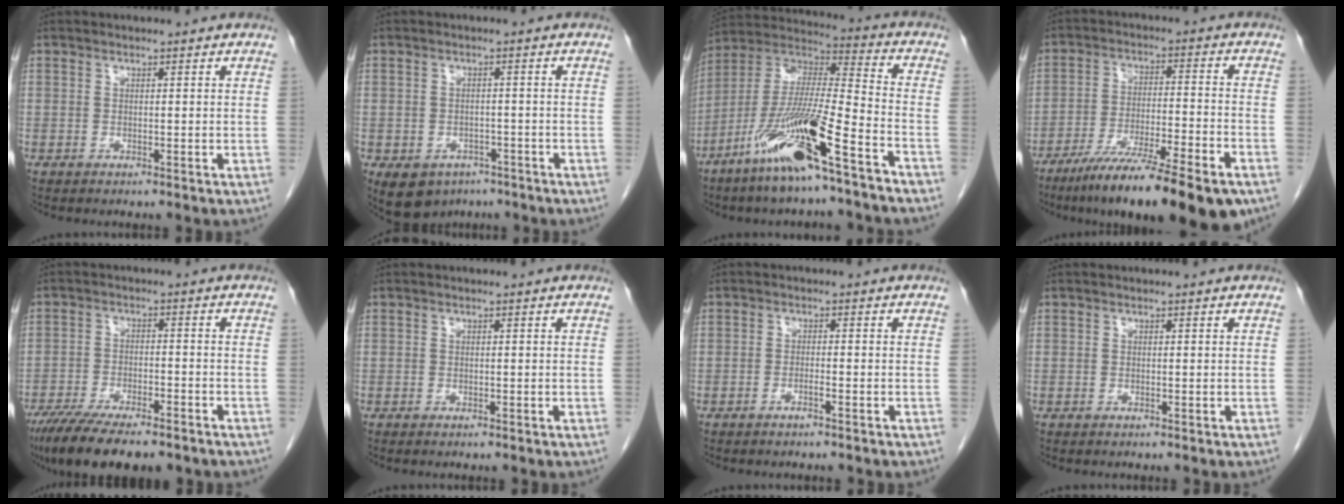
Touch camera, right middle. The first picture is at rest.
{"total": 8.2, "force": [-5.0, 5.9, 2.9], "torque": [-0.062, 0.005, -0.066]}
{"total": 17.8, "force": [-10.6, 1.3, 14.3], "torque": [-0.308, -0.027, -0.198]}
{"total": 18.6, "force": [-13.7, 1.1, 12.6], "torque": [-0.160, -0.028, -0.224]}
{"total": 14.5, "force": [-11.3, 3.4, 8.5], "torque": [-0.154, -0.026, -0.179]}
{"total": 0.5, "force": [-0.4, -0.3, 0.2], "torque": [-0.008, -0.002, -0.007]}
{"total": 1.6, "force": [-1.2, 0.0, 1.1], "torque": [-0.025, 0.000, -0.018]}
{"total": 0.0}